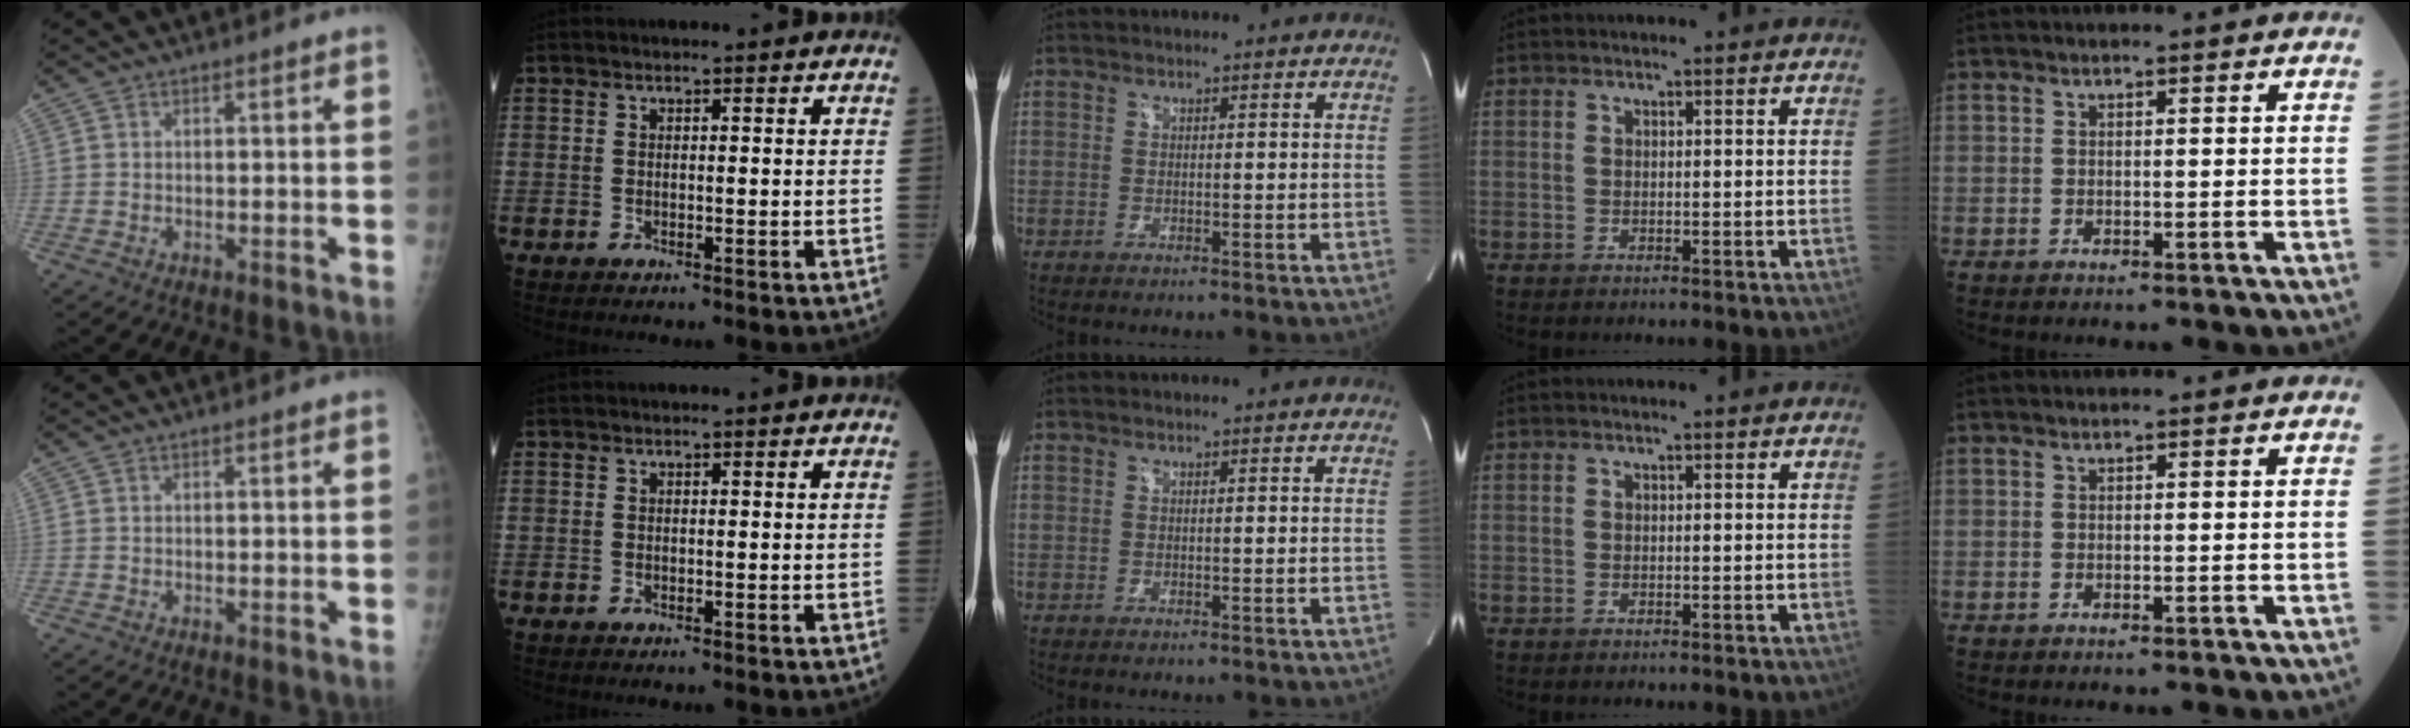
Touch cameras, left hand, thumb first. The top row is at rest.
{}